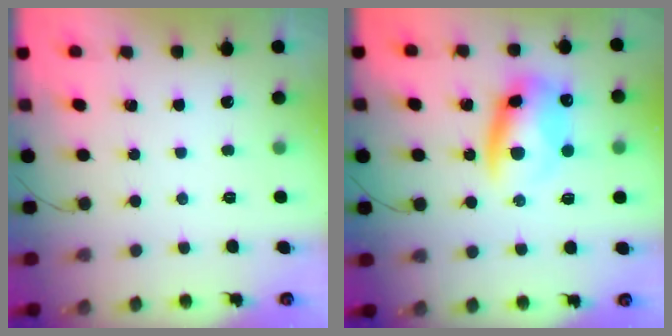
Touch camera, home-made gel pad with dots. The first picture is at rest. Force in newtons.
{"total": 11.4, "press": 11.1, "slide": 2.6}